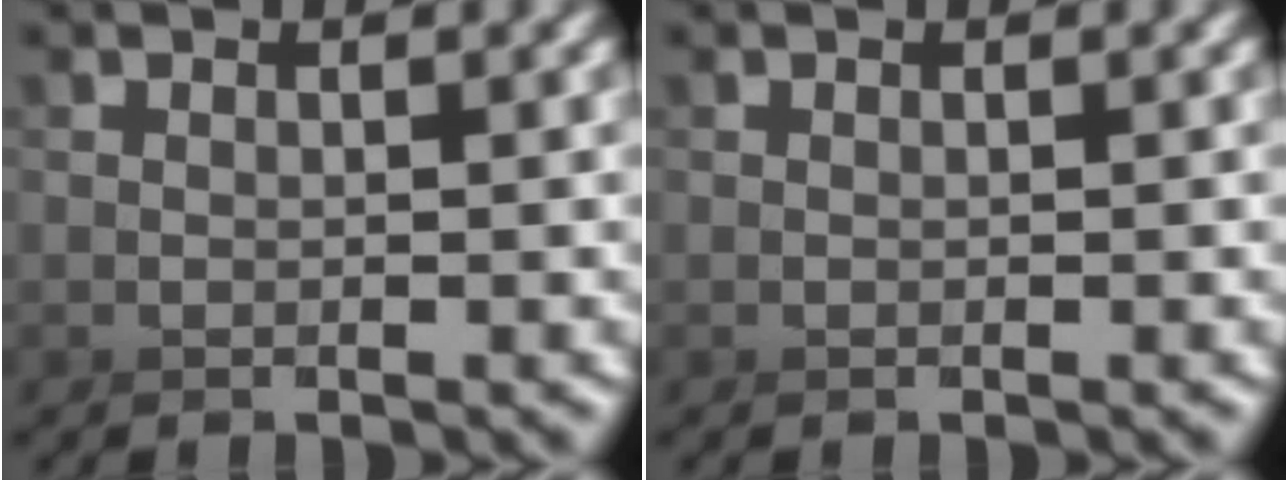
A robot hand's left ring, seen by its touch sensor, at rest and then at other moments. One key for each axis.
{"total": 0.0}